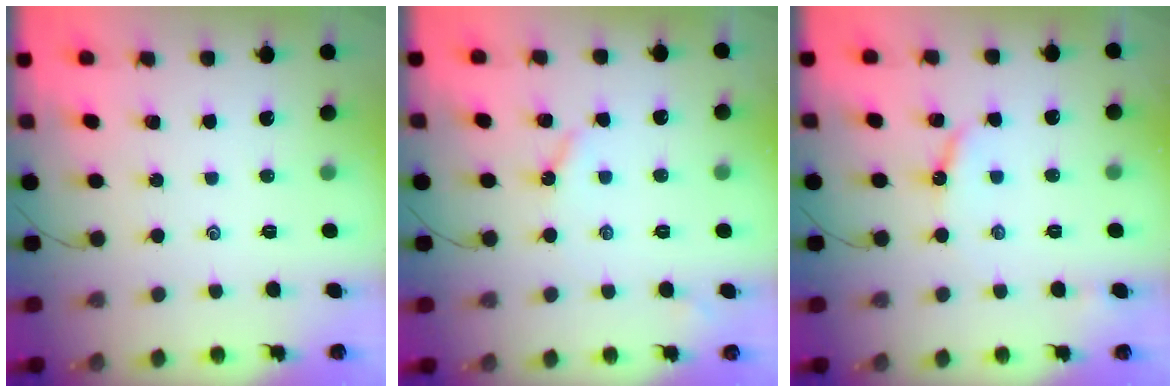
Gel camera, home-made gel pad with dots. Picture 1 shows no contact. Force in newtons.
{"total": 3.0, "press": 2.9, "slide": 0.6}
{"total": 6.6, "press": 6.6, "slide": 0.7}